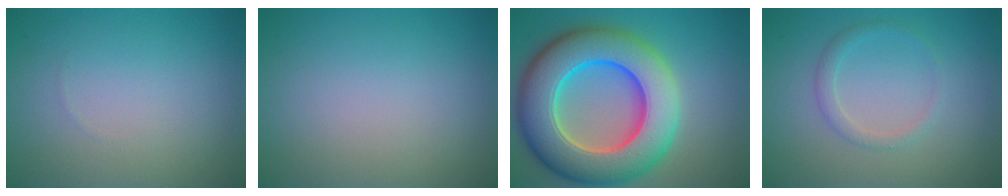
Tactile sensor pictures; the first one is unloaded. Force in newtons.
{"total": 0.0}
{"total": 13.2, "press": 13.1, "slide": 2.1}
{"total": 1.5, "press": 1.5, "slide": 0.1}